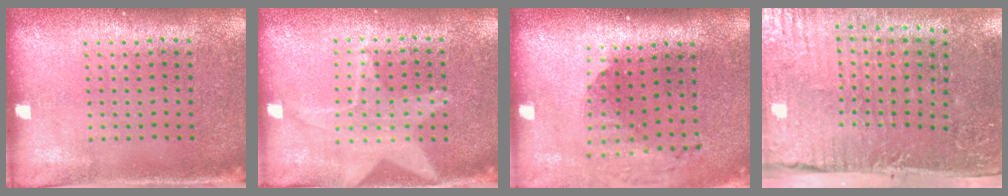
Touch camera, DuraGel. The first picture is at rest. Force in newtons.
{"total": 1.4, "press": 1.4, "slide": 0.3}
{"total": 1.8, "press": 1.5, "slide": 1.1}
{"total": 4.7, "press": 4.2, "slide": 2.3}